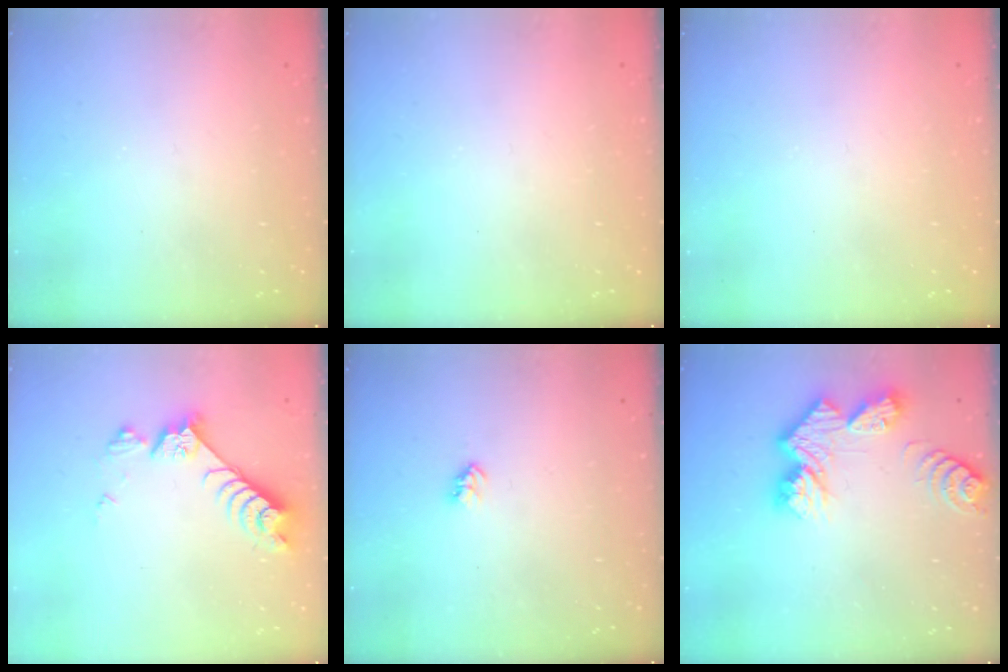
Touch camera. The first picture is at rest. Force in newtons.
{"total": 0.0}
{"total": 0.0}
{"total": 7.4, "press": 7.3, "slide": 1.1}
{"total": 2.7, "press": 2.7, "slide": 0.4}
{"total": 11.9, "press": 11.8, "slide": 1.0}